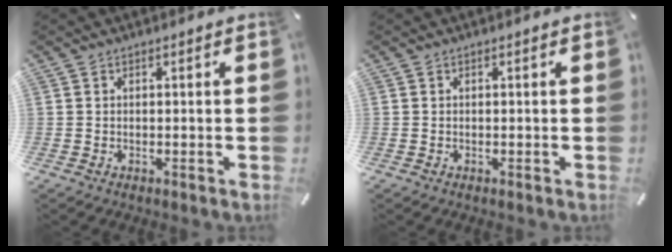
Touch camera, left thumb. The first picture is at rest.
{"total": 0.0}